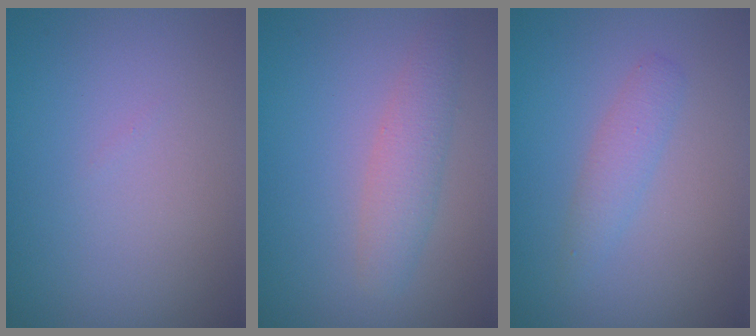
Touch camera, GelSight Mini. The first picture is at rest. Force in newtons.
{"total": 2.5, "press": 2.5, "slide": 0.1}
{"total": 1.7, "press": 1.7, "slide": 0.0}